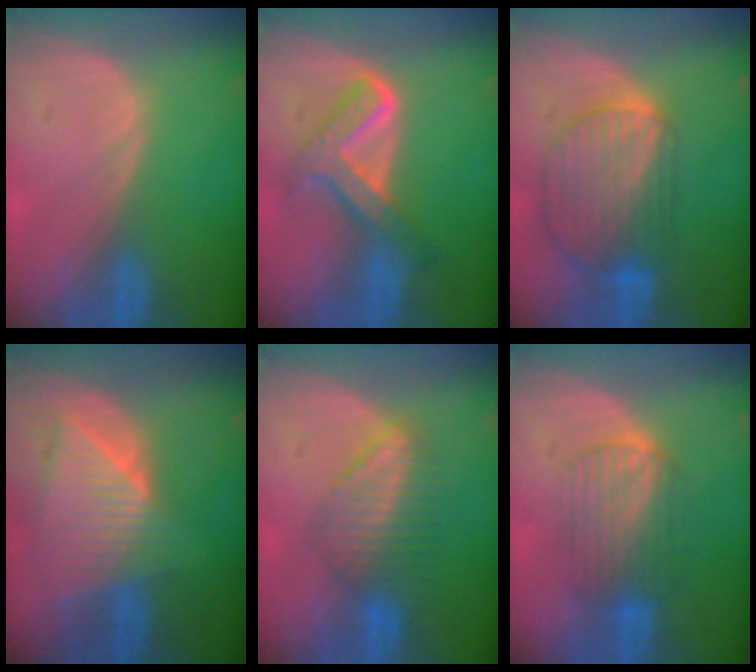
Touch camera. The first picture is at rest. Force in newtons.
{"total": 6.9, "press": 6.9, "slide": 0.4}
{"total": 9.7, "press": 8.2, "slide": 5.2}
{"total": 9.0, "press": 7.9, "slide": 4.3}
{"total": 6.3, "press": 6.1, "slide": 1.4}
{"total": 6.6, "press": 6.5, "slide": 1.3}